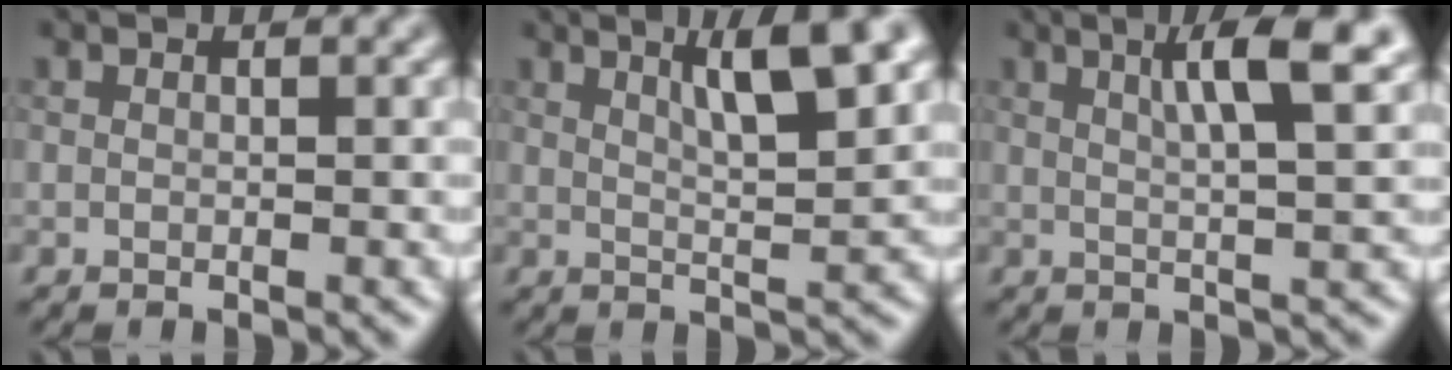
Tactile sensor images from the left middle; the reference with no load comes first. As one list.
[{"total": 6.3, "force": [3.0, 1.4, 5.4], "torque": [-0.074, 0.007, 0.046]}, {"total": 6.0, "force": [2.4, 1.1, 5.4], "torque": [-0.076, 0.006, 0.035]}]